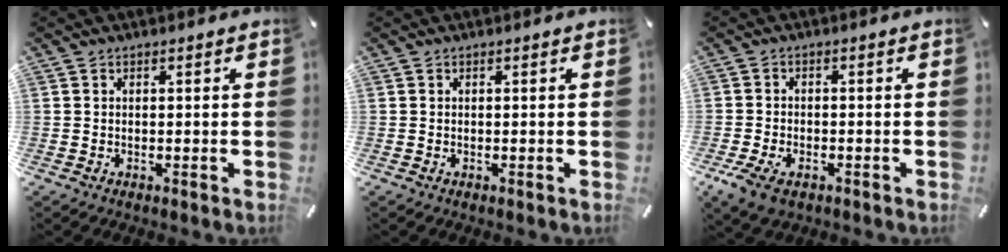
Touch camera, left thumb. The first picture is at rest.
{"total": 0.0}
{"total": 4.6, "force": [-2.2, 3.0, 2.8], "torque": [-0.063, 0.007, -0.043]}